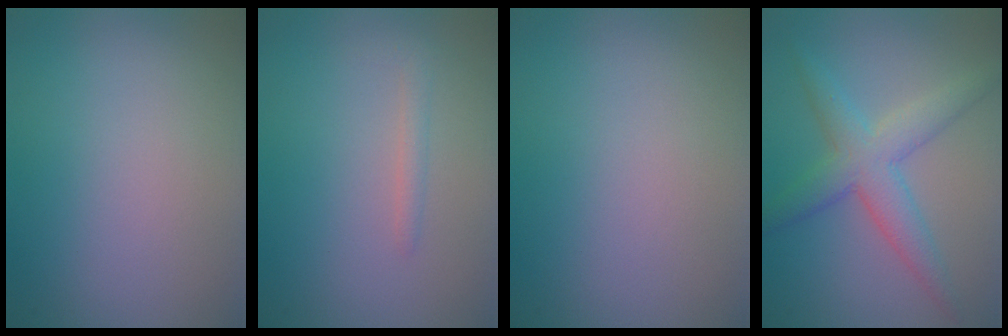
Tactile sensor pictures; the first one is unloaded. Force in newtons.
{"total": 0.9, "press": 0.9, "slide": 0.1}
{"total": 0.0}
{"total": 4.4, "press": 4.4, "slide": 0.2}